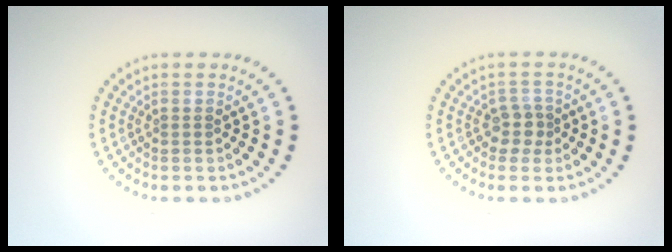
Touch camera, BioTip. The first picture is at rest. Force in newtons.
{"total": 1.9, "press": 1.5, "slide": 1.2}